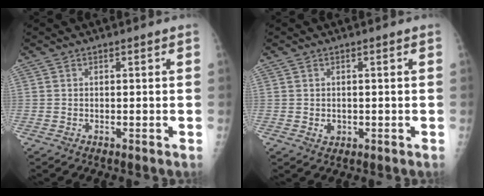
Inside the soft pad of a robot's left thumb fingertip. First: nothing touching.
{"total": 1.8, "force": [-0.2, 1.5, 0.9], "torque": [-0.007, 0.001, 0.002]}